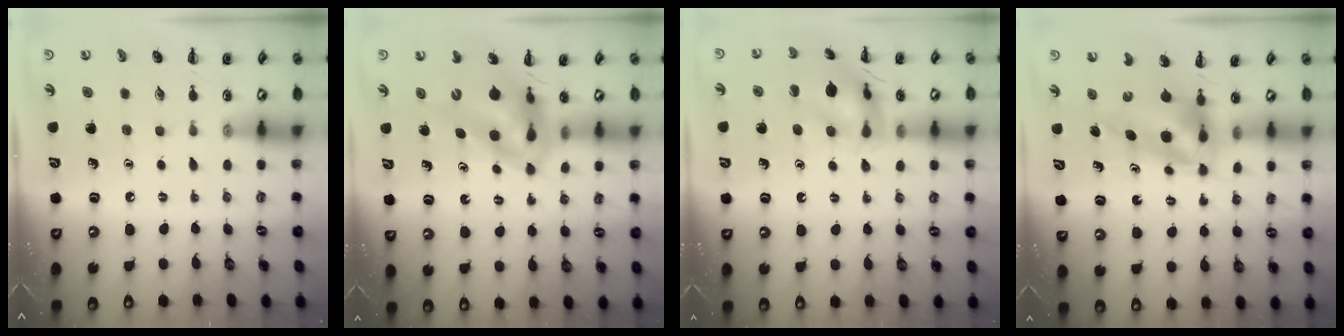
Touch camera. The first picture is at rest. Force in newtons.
{"total": 10.6, "press": 10.1, "slide": 3.1}
{"total": 13.2, "press": 13.2, "slide": 0.7}
{"total": 6.0, "press": 5.8, "slide": 1.6}